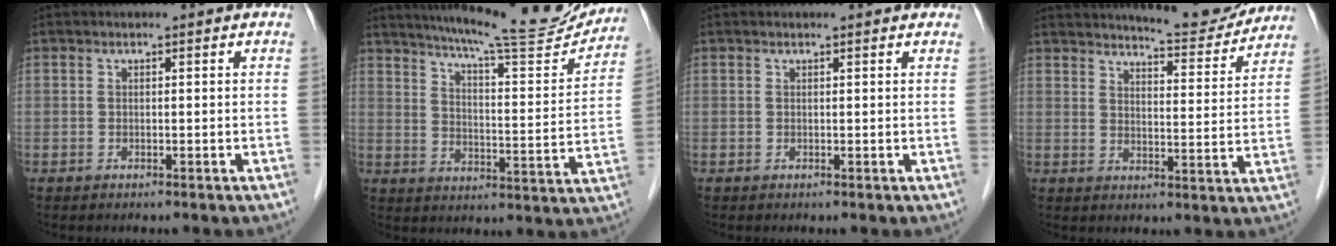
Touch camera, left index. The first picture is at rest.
{"total": 18.7, "force": [17.2, 1.0, 7.5], "torque": [-0.118, -0.045, 0.227]}
{"total": 1.7, "force": [1.6, 0.3, 0.4], "torque": [-0.014, 0.006, 0.012]}
{"total": 10.9, "force": [10.4, 1.1, 3.1], "torque": [-0.040, -0.020, 0.133]}